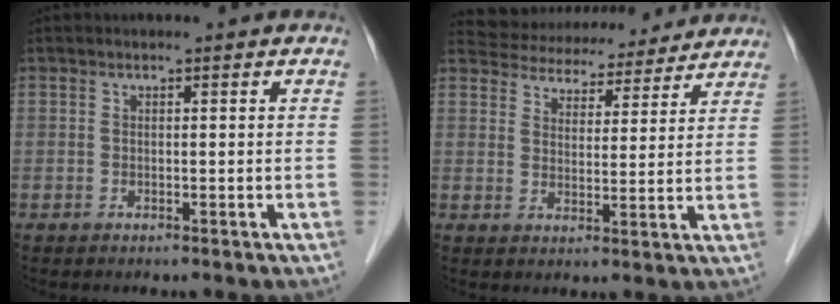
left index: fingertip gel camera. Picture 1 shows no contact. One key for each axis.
{"total": 15.2, "fx": 14.2, "fy": 4.5, "fz": 2.9, "tx": -0.040, "ty": 0.028, "tz": 0.189}